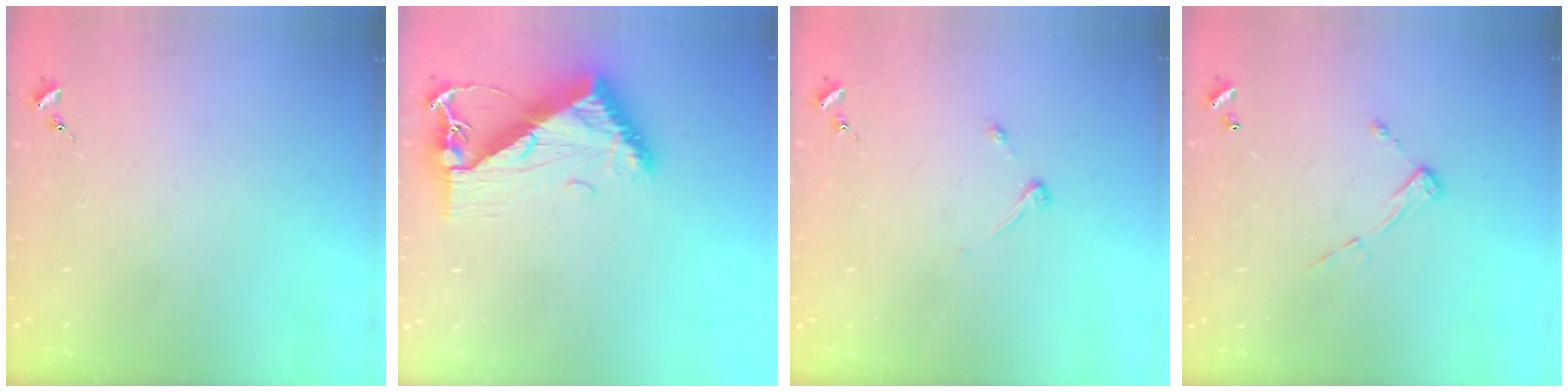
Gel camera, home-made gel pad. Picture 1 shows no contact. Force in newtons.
{"total": 9.5, "press": 9.4, "slide": 1.0}
{"total": 3.9, "press": 3.8, "slide": 0.6}
{"total": 6.9, "press": 6.9, "slide": 0.4}